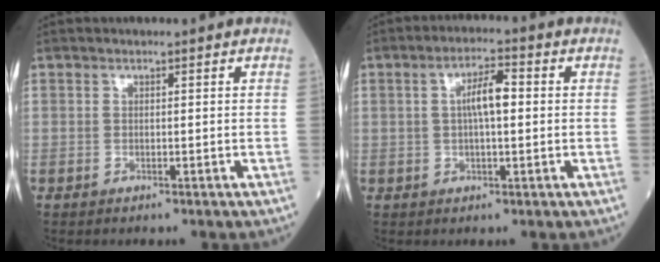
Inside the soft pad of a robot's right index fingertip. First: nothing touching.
{"total": 5.2, "force": [0.6, 1.3, 5.0], "torque": [-0.090, 0.013, 0.008]}